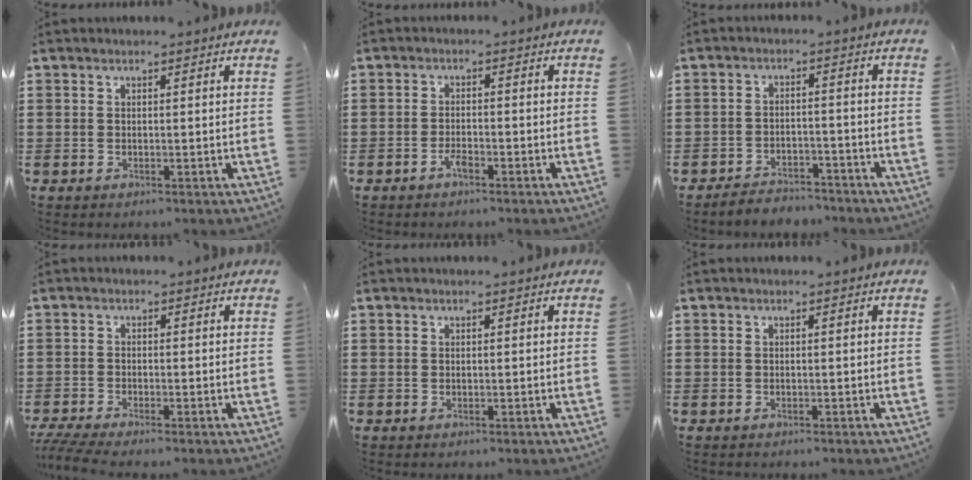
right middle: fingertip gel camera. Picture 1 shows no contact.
{"total": 2.0, "force": [-1.4, 0.5, 1.3], "torque": [-0.032, -0.002, -0.029]}
{"total": 3.5, "force": [-3.5, 0.6, -0.1], "torque": [-0.005, 0.004, -0.074]}
{"total": 2.5, "force": [-2.2, 0.0, 1.3], "torque": [-0.035, -0.007, -0.046]}
{"total": 0.0}
{"total": 0.0}